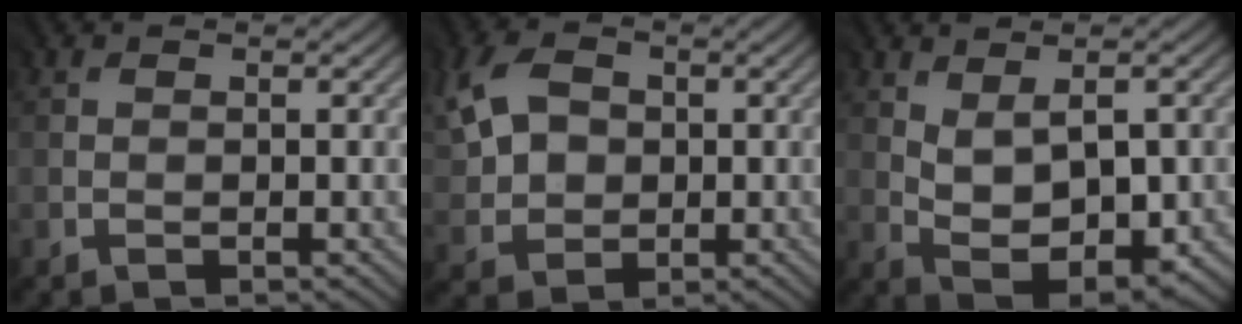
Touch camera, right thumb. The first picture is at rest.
{"total": 8.1, "force": [2.2, 6.0, 5.0], "torque": [-0.146, 0.016, 0.036]}
{"total": 6.3, "force": [1.0, 3.8, 4.9], "torque": [-0.100, -0.012, 0.028]}